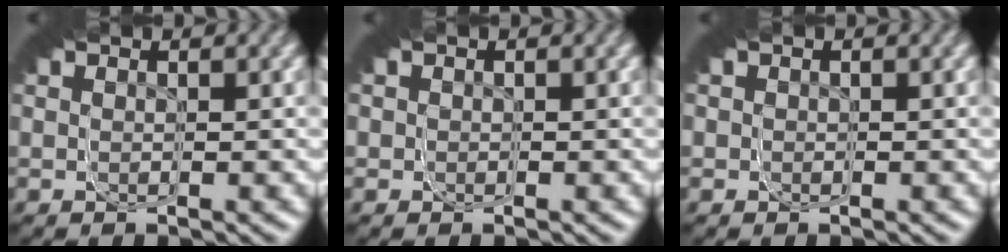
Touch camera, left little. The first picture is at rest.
{"total": 1.8, "force": [-0.2, 1.7, 0.3], "torque": [-0.013, -0.010, -0.003]}
{"total": 1.4, "force": [-0.2, 1.3, 0.2], "torque": [-0.009, -0.009, -0.003]}